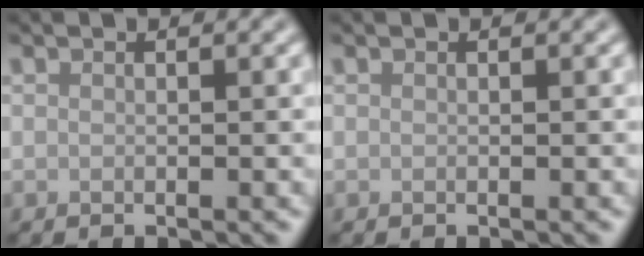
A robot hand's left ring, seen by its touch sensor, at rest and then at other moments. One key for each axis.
{"total": 0.0}